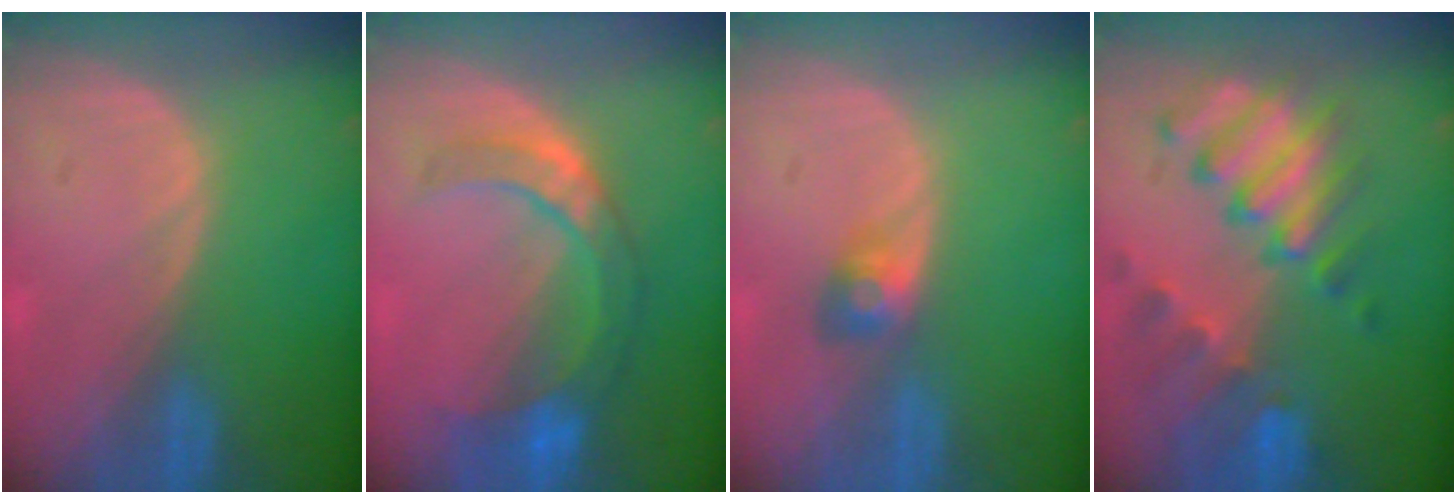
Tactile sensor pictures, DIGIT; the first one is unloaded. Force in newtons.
{"total": 8.0, "press": 7.5, "slide": 2.8}
{"total": 3.0, "press": 2.6, "slide": 1.4}
{"total": 10.1, "press": 8.8, "slide": 4.8}